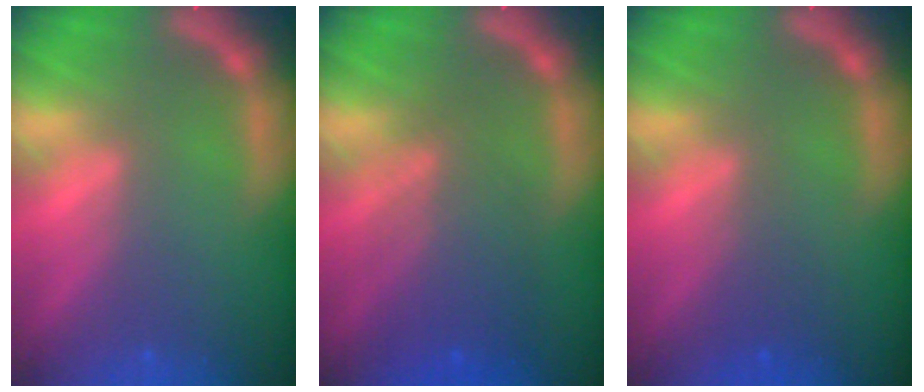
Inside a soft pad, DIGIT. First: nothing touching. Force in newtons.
{"total": 5.5}
{"total": 1.5}